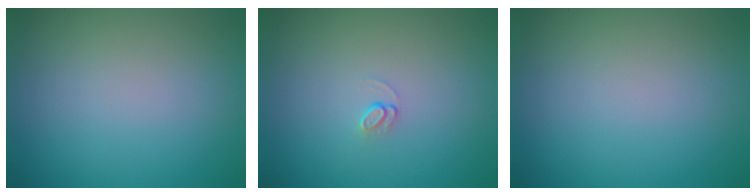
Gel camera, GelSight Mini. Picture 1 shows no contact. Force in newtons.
{"total": 0.8, "press": 0.5, "slide": 0.7}
{"total": 0.0}